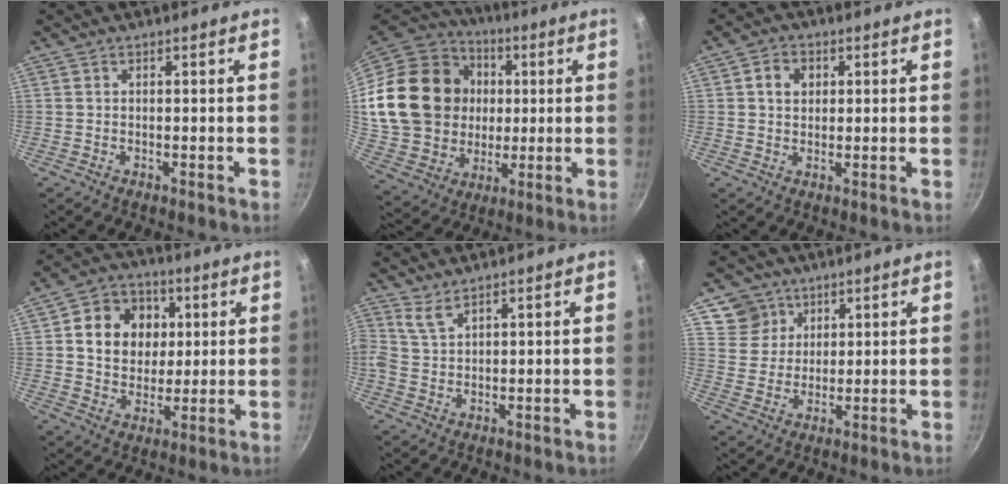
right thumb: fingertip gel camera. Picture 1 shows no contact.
{"total": 26.4, "force": [3.6, 21.4, 15.1], "torque": [-0.264, 0.022, 0.081]}
{"total": 4.3, "force": [1.1, 3.5, 2.3], "torque": [-0.023, 0.005, 0.015]}
{"total": 12.8, "force": [2.8, 10.8, 6.4], "torque": [-0.071, 0.003, 0.041]}
{"total": 2.6, "force": [2.0, 0.9, 1.4], "torque": [-0.032, -0.013, 0.044]}
{"total": 7.1, "force": [3.9, 5.8, 0.7], "torque": [0.022, -0.010, 0.071]}